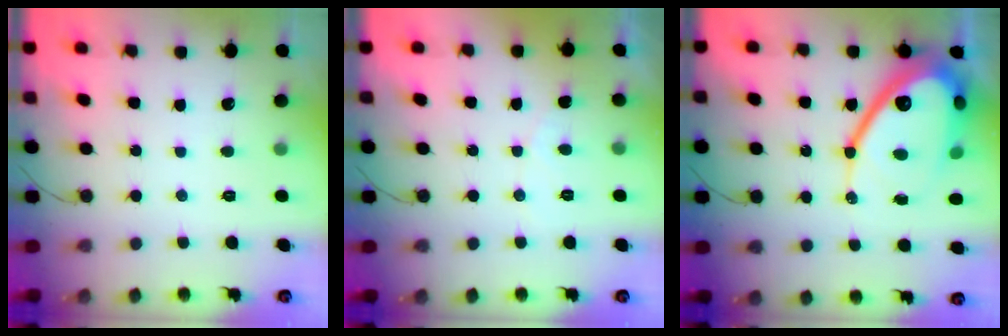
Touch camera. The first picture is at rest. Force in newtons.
{"total": 2.2, "press": 2.2, "slide": 0.1}
{"total": 22.5, "press": 22.4, "slide": 1.8}